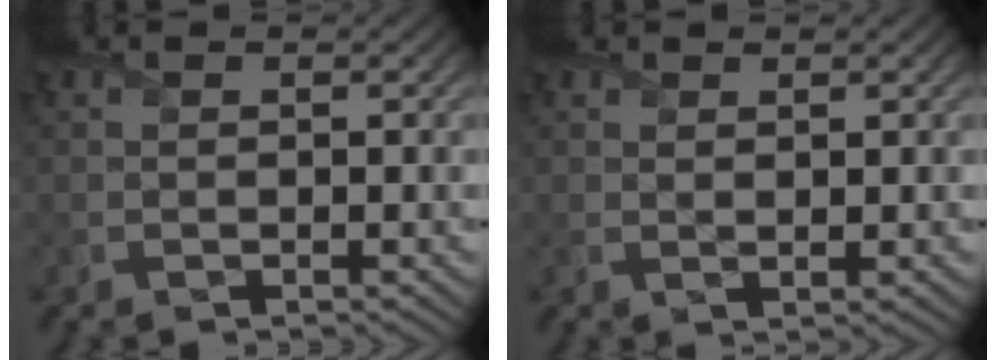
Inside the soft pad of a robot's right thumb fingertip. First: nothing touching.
{"total": 0.9, "force": [0.8, 0.2, 0.4], "torque": [-0.011, -0.002, 0.016]}